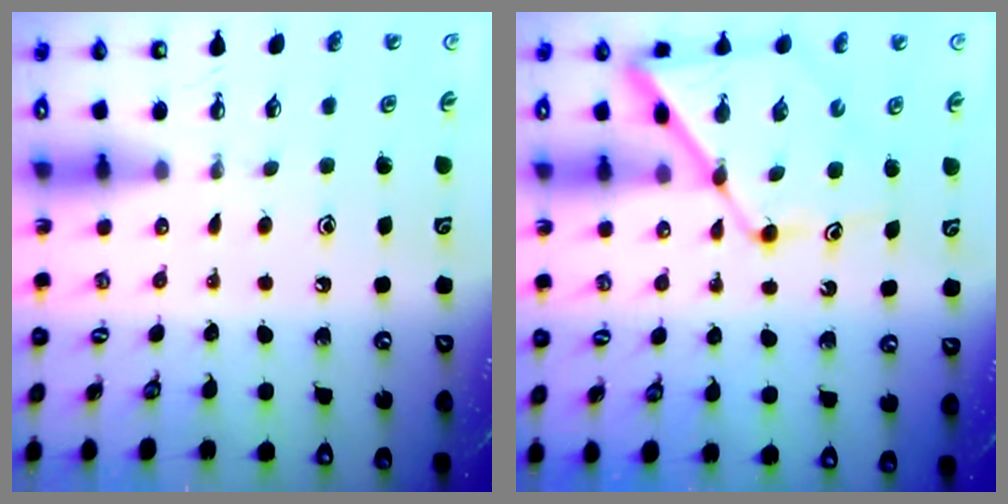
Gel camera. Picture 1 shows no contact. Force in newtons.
{"total": 11.4, "press": 11.4, "slide": 0.8}